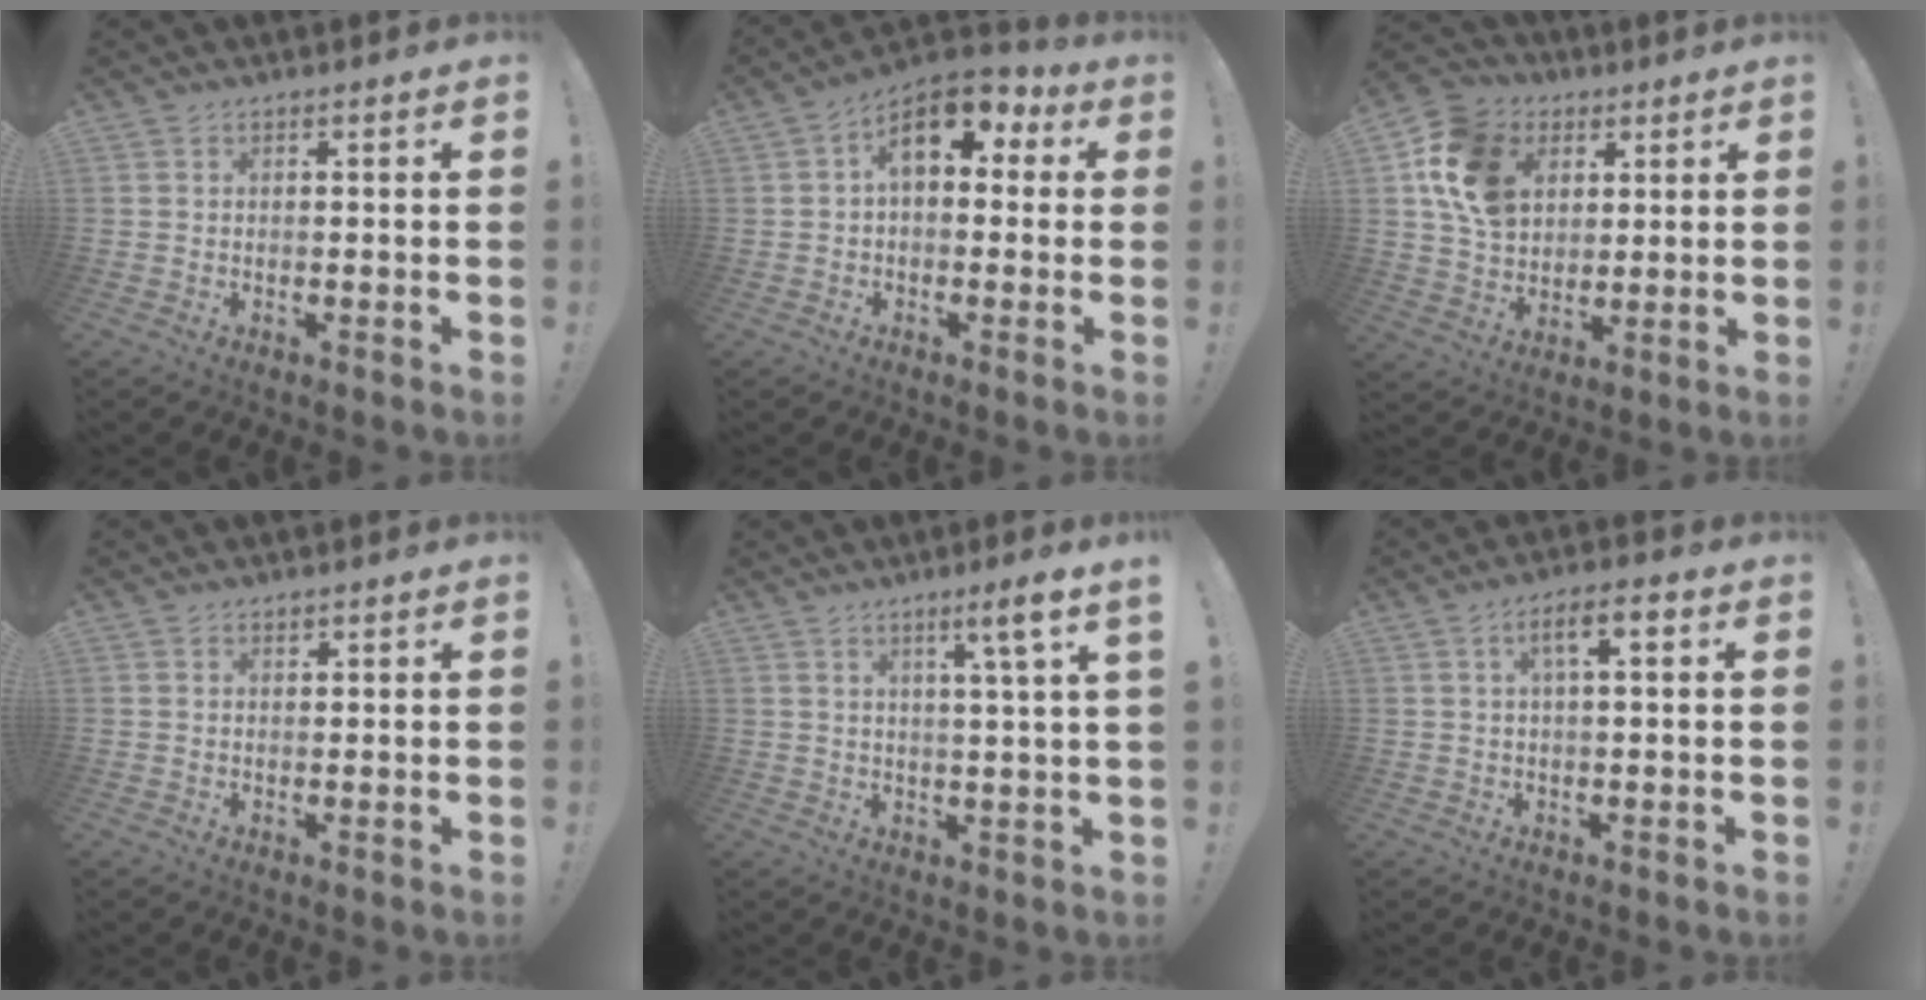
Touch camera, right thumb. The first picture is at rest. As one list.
[{"total": 11.5, "force": [4.3, 6.4, 8.6], "torque": [-0.121, -0.013, 0.080]}, {"total": 16.6, "force": [5.6, 12.7, 9.0], "torque": [-0.150, -0.013, 0.111]}, {"total": 0.9, "force": [0.7, 0.5, 0.1], "torque": [0.009, -0.005, 0.012]}, {"total": 6.9, "force": [2.9, -1.2, 6.1], "torque": [-0.085, -0.015, 0.036]}, {"total": 5.8, "force": [1.4, 1.6, 5.4], "torque": [-0.087, 0.003, 0.016]}]